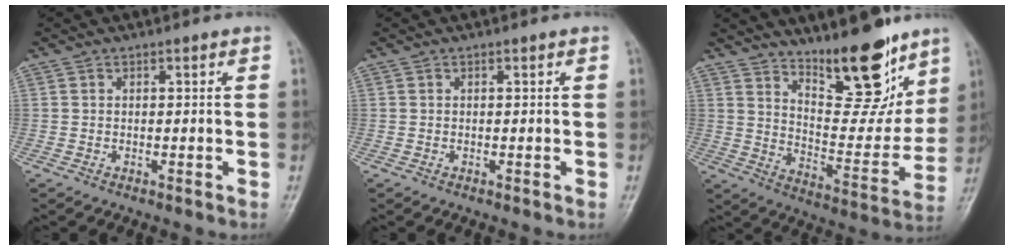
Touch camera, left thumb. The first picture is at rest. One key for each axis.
{"total": 0.0}
{"total": 18.2, "fx": 12.3, "fy": 6.5, "fz": 11.6, "tx": -0.117, "ty": -0.091, "tz": 0.203}